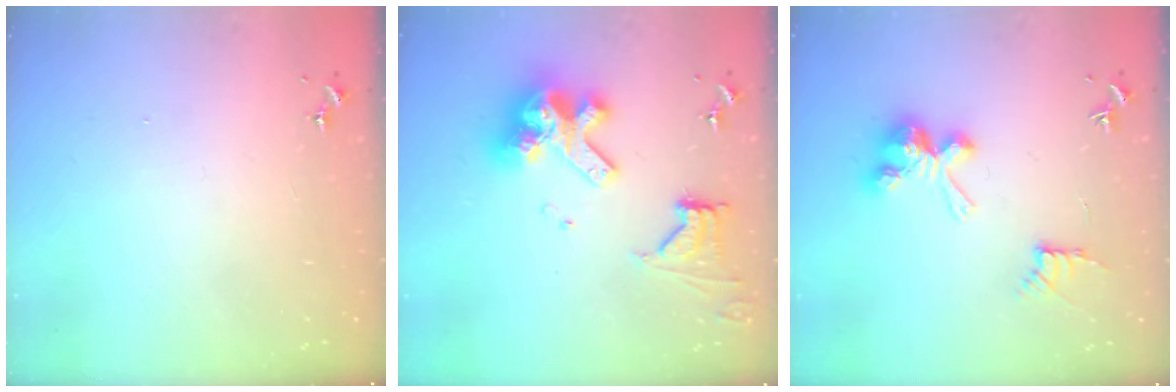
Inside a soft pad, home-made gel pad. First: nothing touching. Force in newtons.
{"total": 17.2, "press": 17.2, "slide": 1.5}
{"total": 10.4, "press": 10.4, "slide": 0.6}